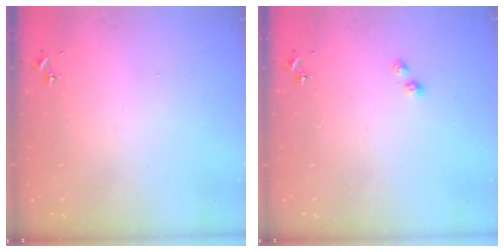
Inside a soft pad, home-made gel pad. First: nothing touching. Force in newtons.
{"total": 3.2, "press": 3.2, "slide": 0.6}